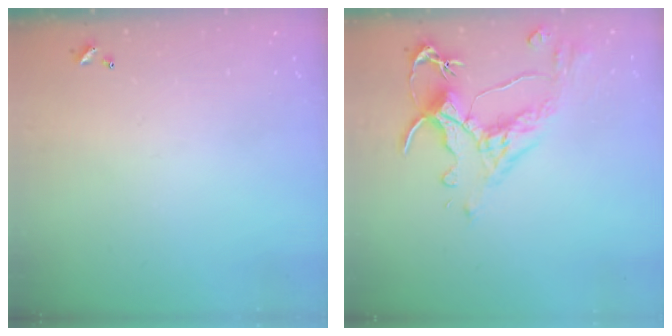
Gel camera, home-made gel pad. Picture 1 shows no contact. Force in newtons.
{"total": 3.7, "press": 3.4, "slide": 1.3}